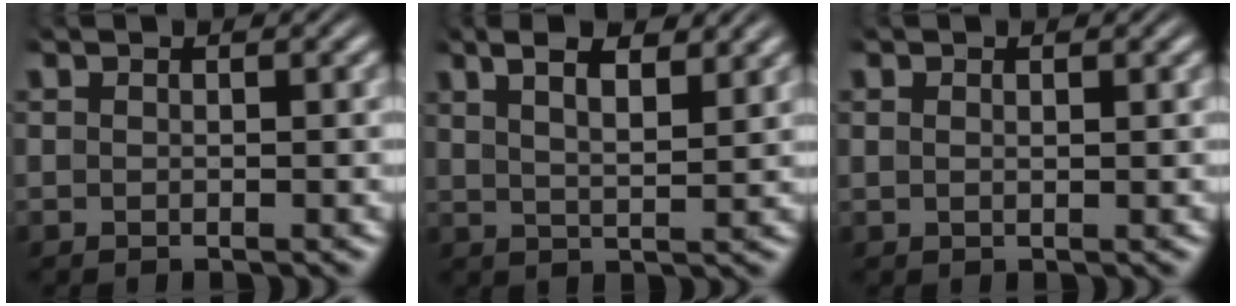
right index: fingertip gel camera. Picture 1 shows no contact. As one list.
[{"total": 6.6, "force": [3.8, 3.1, 4.4], "torque": [-0.052, 0.022, 0.049]}, {"total": 0.6, "force": [0.4, -0.1, 0.4], "torque": [-0.005, -0.002, 0.010]}]